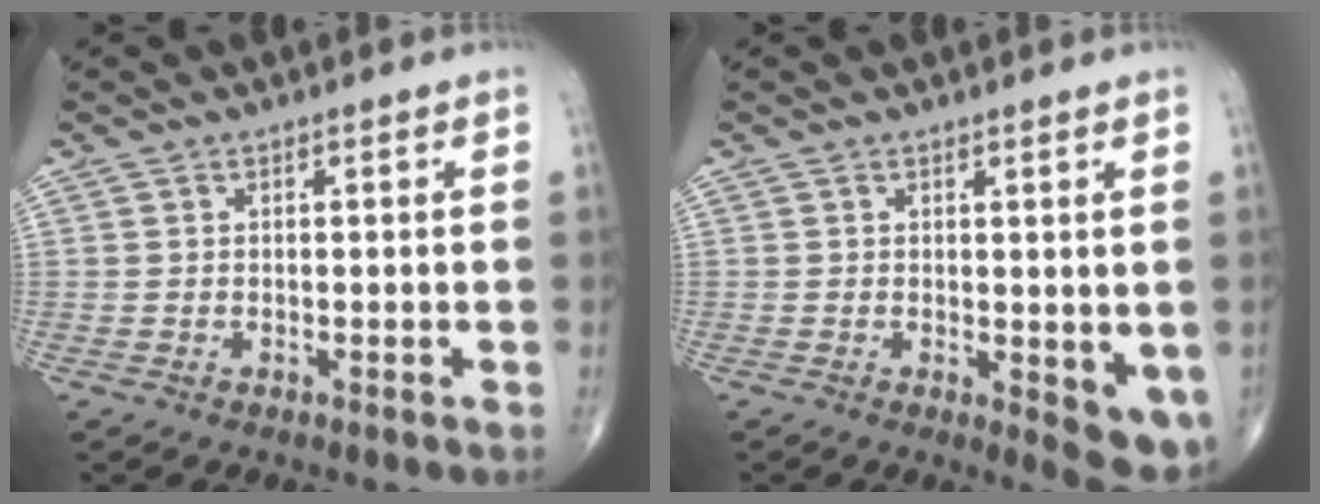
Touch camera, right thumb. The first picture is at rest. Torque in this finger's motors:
{"motor_torque": [-0.26, 0.26, 0.10, -0.16, 0.00]}